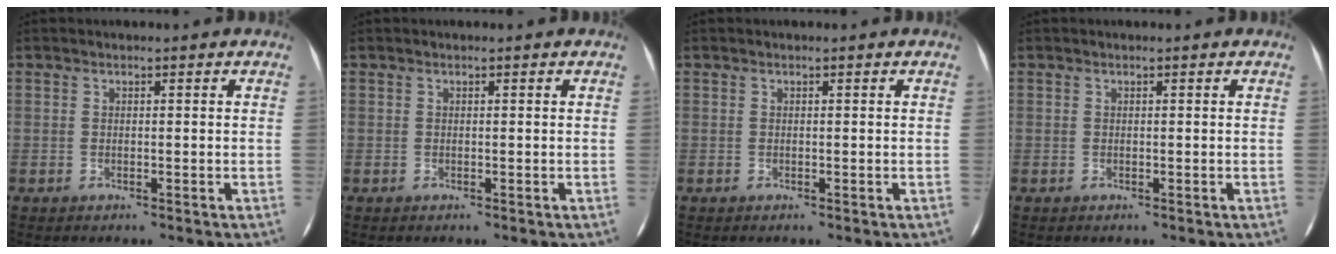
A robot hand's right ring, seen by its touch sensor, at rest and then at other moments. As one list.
[{"total": 0.0}, {"total": 0.0}, {"total": 0.0}]